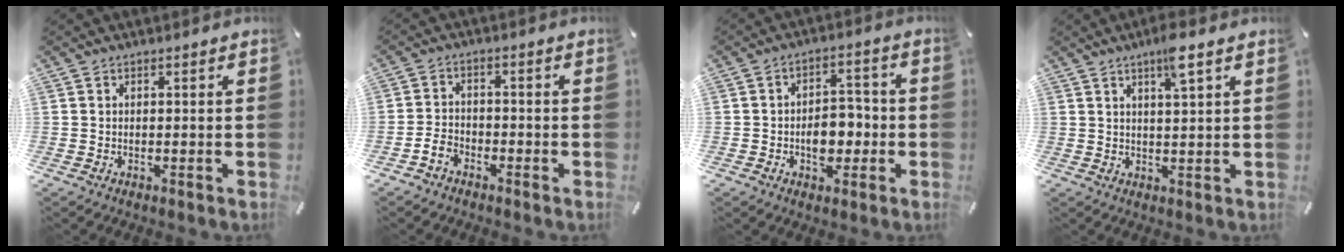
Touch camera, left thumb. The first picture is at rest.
{"total": 3.7, "force": [-2.5, 2.3, 1.6], "torque": [-0.033, 0.011, -0.049]}
{"total": 7.3, "force": [-2.0, 5.1, 4.7], "torque": [-0.055, 0.009, -0.036]}
{"total": 5.6, "force": [3.4, 0.5, 4.4], "torque": [-0.079, -0.007, 0.054]}